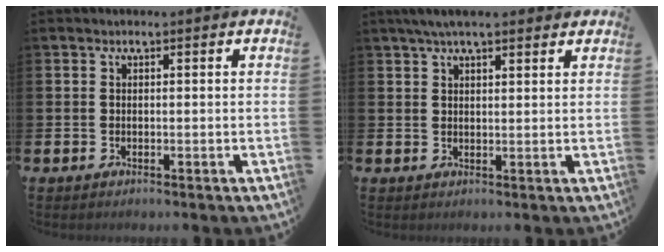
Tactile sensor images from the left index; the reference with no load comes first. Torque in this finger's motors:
{"motor_torque": [1.05, -1.09, 0.50, 0.21]}